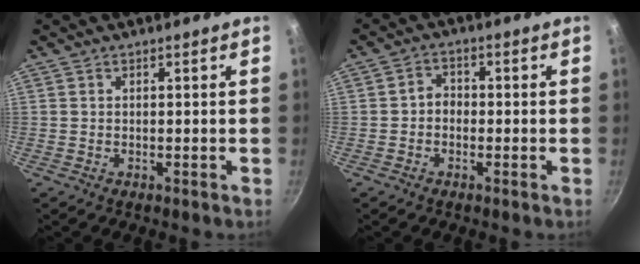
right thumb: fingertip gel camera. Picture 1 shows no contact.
{"total": 2.8, "force": [-0.9, 2.3, 1.3], "torque": [-0.009, 0.016, -0.021]}